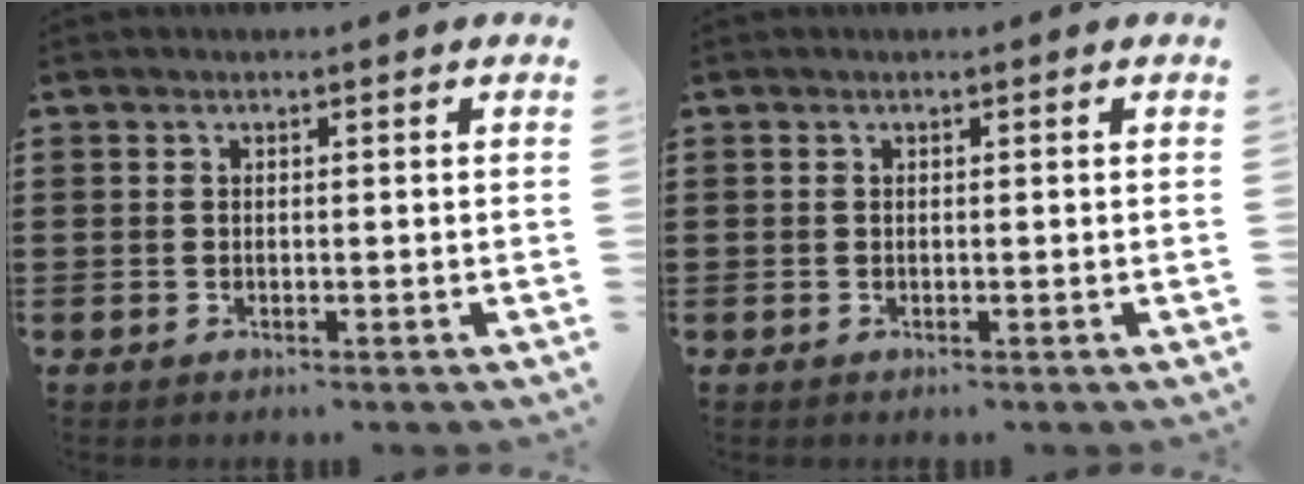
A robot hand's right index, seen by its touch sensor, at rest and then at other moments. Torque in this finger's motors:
{"motor_torque": [0.21, 0.37, 0.00, 0.00]}